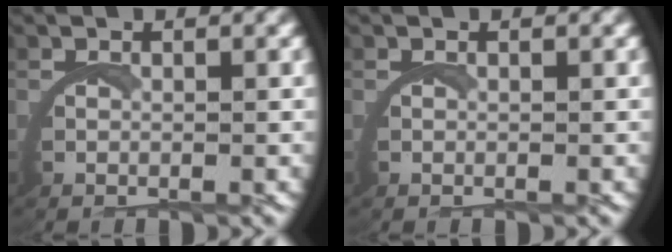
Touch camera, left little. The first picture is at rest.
{"total": 0.0}